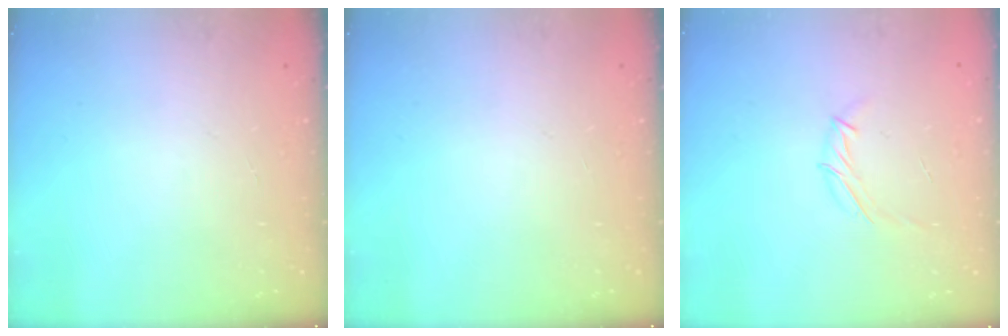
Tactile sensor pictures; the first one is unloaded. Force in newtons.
{"total": 0.0}
{"total": 5.7, "press": 5.7, "slide": 0.6}